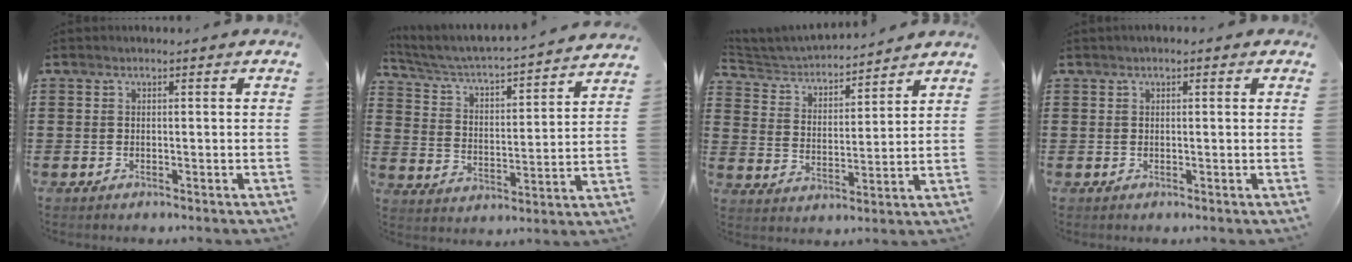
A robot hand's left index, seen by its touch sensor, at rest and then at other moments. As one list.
[{"total": 3.0, "force": [2.8, -0.1, 1.1], "torque": [-0.039, -0.034, 0.033]}, {"total": 3.7, "force": [3.6, 0.6, 0.5], "torque": [-0.033, -0.028, 0.057]}, {"total": 0.8, "force": [0.4, 0.3, 0.7], "torque": [-0.013, 0.004, 0.006]}]